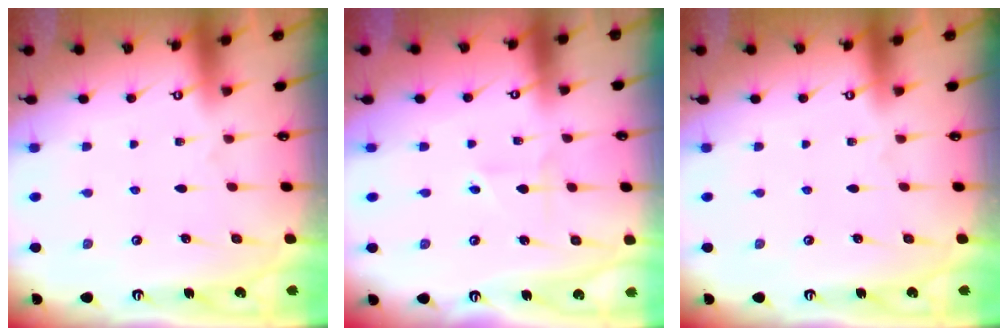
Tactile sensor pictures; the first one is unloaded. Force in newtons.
{"total": 1.6, "press": 1.3, "slide": 0.9}
{"total": 0.0}